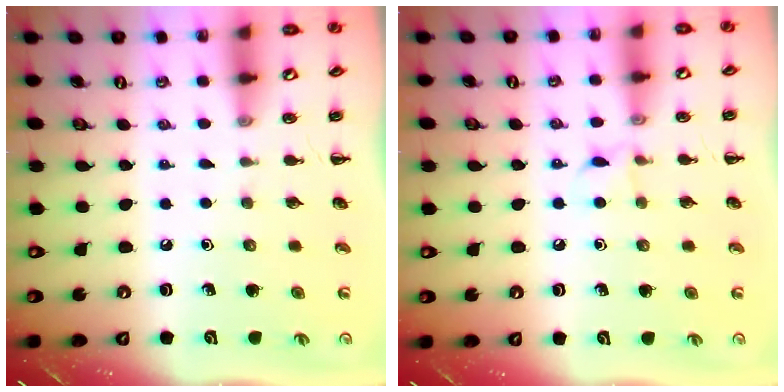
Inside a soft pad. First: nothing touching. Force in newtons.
{"total": 5.3, "press": 5.2, "slide": 1.3}